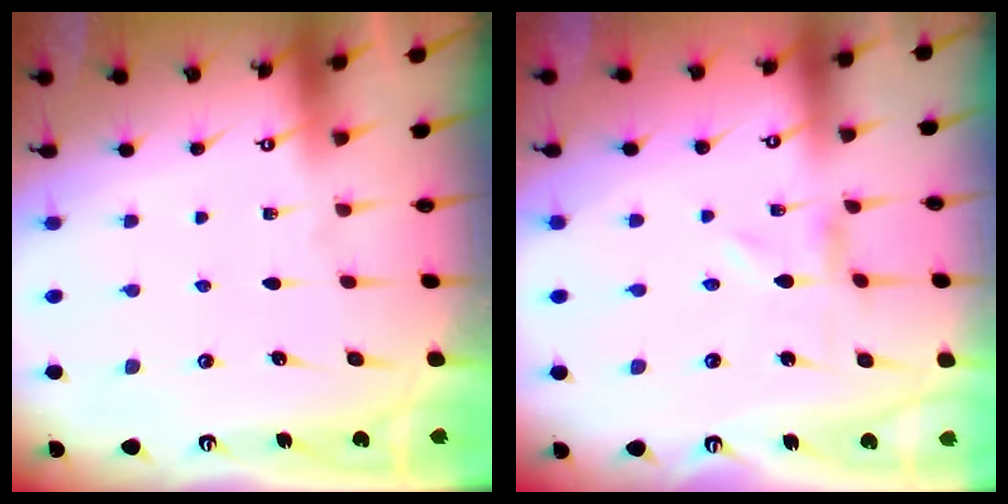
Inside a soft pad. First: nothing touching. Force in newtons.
{"total": 0.0}